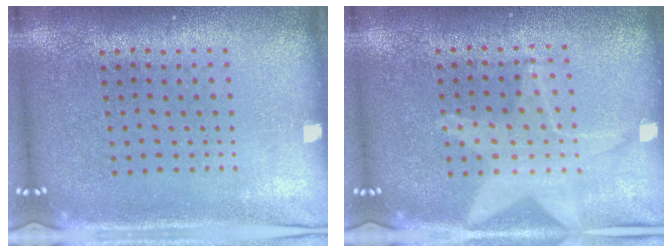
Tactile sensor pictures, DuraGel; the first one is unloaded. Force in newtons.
{"total": 1.6, "press": 1.5, "slide": 0.6}